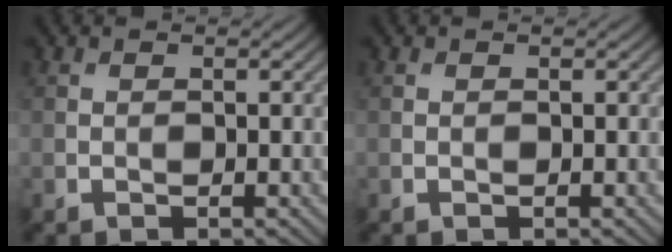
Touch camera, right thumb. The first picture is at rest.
{"total": 0.0}